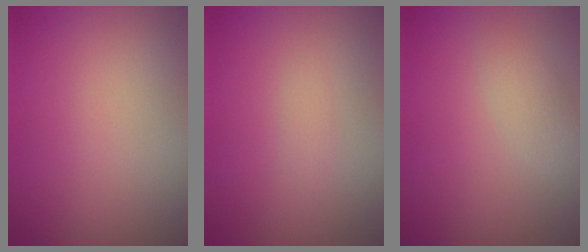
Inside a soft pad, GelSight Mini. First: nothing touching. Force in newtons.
{"total": 0.7, "press": 0.7, "slide": 0.0}
{"total": 1.6, "press": 1.6, "slide": 0.0}